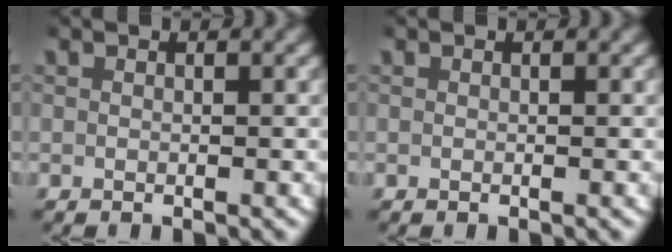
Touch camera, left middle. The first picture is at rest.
{"total": 0.0}